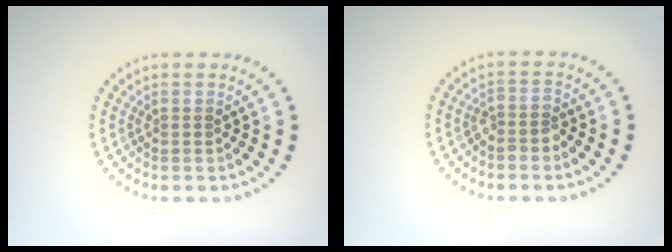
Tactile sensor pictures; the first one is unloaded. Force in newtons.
{"total": 1.7, "press": 1.4, "slide": 1.0}